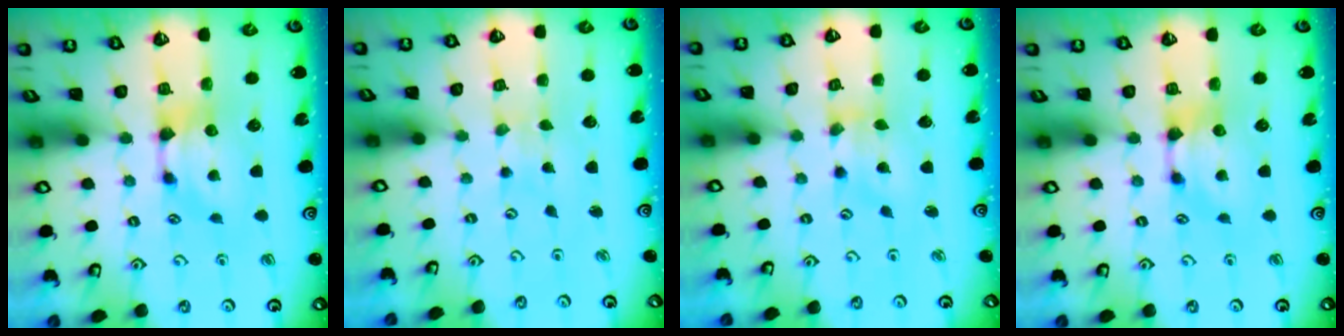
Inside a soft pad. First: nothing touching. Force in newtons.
{"total": 5.1, "press": 5.1, "slide": 0.2}
{"total": 1.3, "press": 0.7, "slide": 1.1}
{"total": 0.0}